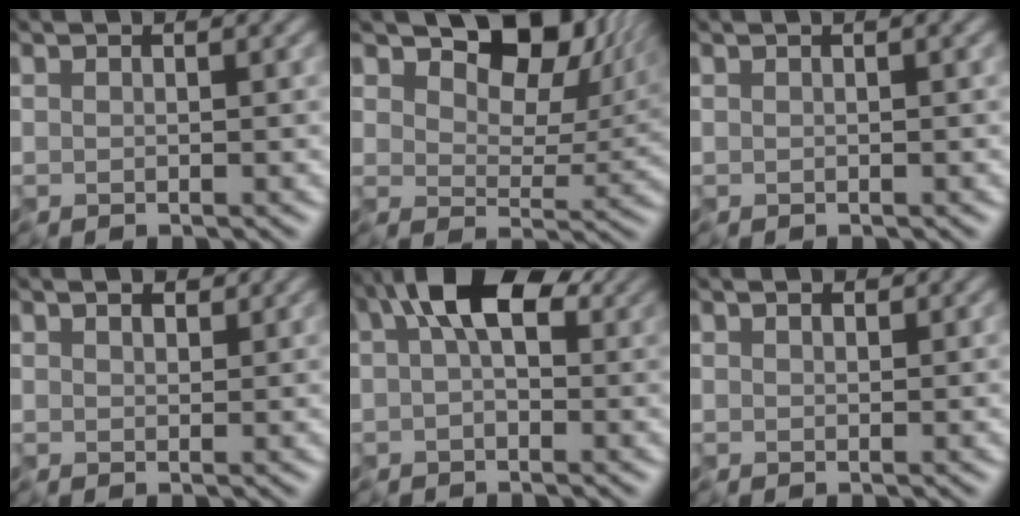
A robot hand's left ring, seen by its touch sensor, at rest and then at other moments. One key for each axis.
{"total": 8.9, "fx": 4.5, "fy": 5.3, "fz": 5.5, "tx": -0.082, "ty": -0.003, "tz": 0.067}
{"total": 1.9, "fx": 1.0, "fy": 0.8, "fz": 1.5, "tx": -0.021, "ty": 0.014, "tz": 0.001}
{"total": 2.2, "fx": 1.2, "fy": 1.2, "fz": 1.4, "tx": -0.022, "ty": 0.011, "tz": 0.009}
{"total": 7.0, "fx": 1.8, "fy": 3.9, "fz": 5.5, "tx": -0.094, "ty": 0.011, "tz": 0.022}
{"total": 1.1, "fx": 0.6, "fy": 0.7, "fz": 0.7, "tx": -0.010, "ty": 0.008, "tz": 0.003}